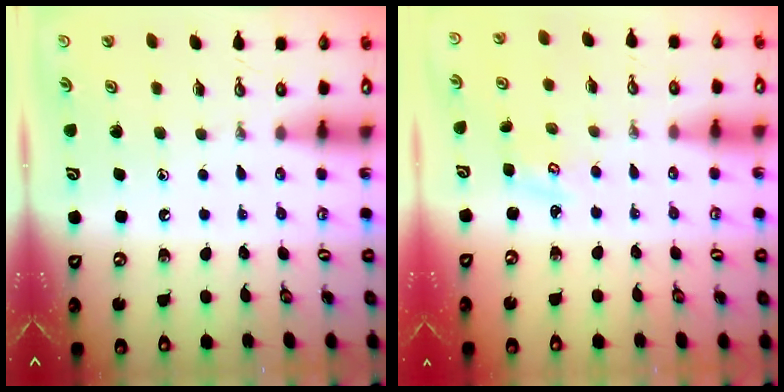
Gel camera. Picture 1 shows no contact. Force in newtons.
{"total": 2.8, "press": 2.8, "slide": 0.3}